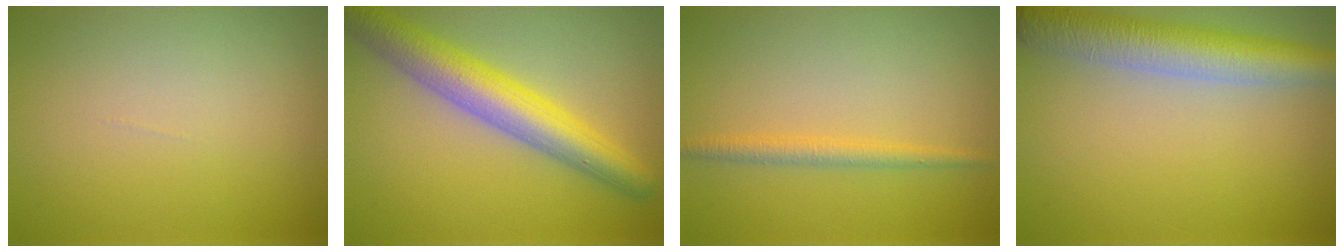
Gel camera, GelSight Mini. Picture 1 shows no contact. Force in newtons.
{"total": 6.6, "press": 6.6, "slide": 0.1}
{"total": 1.8, "press": 1.8, "slide": 0.1}
{"total": 6.4, "press": 6.4, "slide": 0.3}